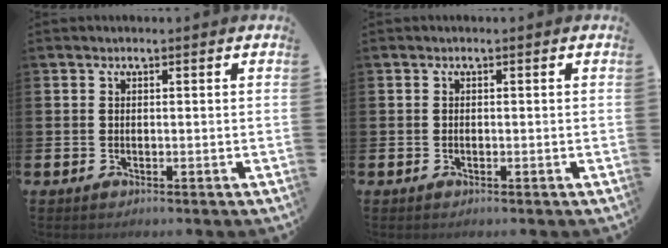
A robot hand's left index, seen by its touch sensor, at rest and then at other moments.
{"total": 0.0}